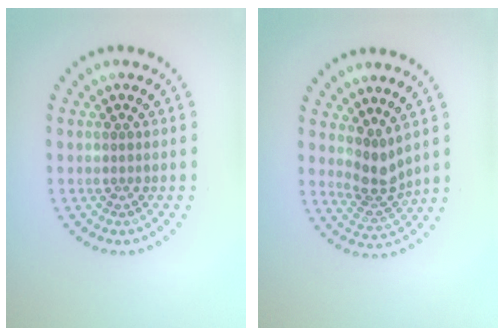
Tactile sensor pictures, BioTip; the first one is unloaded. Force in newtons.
{"total": 2.8, "press": 2.1, "slide": 1.8}